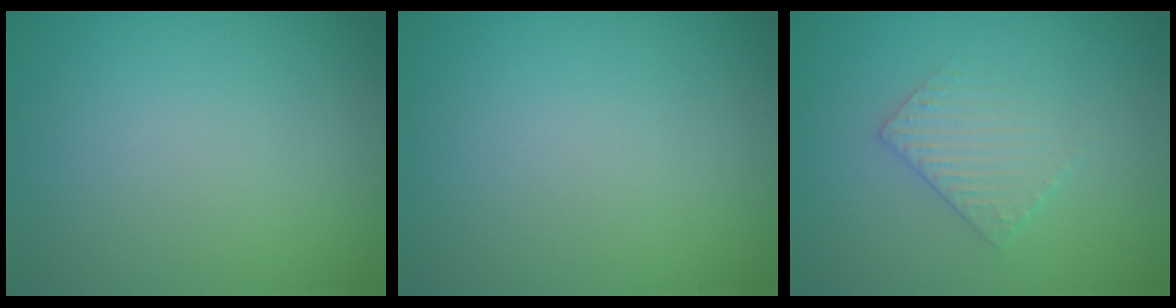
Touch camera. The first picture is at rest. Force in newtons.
{"total": 0.0}
{"total": 2.2, "press": 2.2, "slide": 0.5}